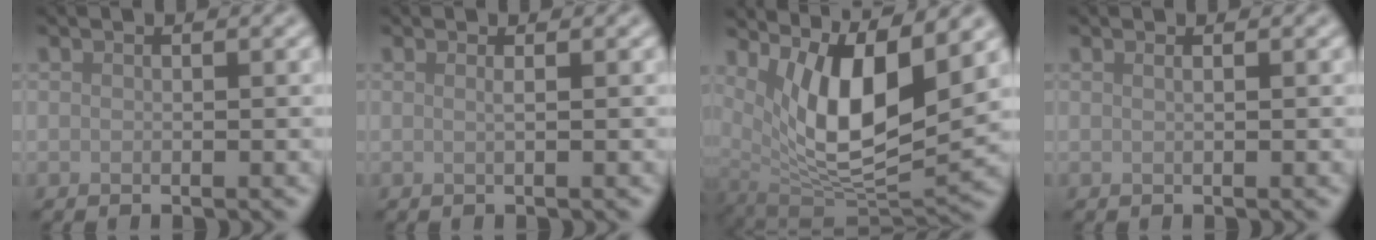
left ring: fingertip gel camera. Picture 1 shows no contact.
{"total": 0.8, "force": [0.1, 0.3, 0.7], "torque": [-0.007, -0.002, -0.005]}
{"total": 10.6, "force": [4.1, 3.4, 9.1], "torque": [-0.160, -0.011, 0.081]}
{"total": 0.7, "force": [0.3, 0.3, 0.6], "torque": [-0.005, -0.001, -0.001]}